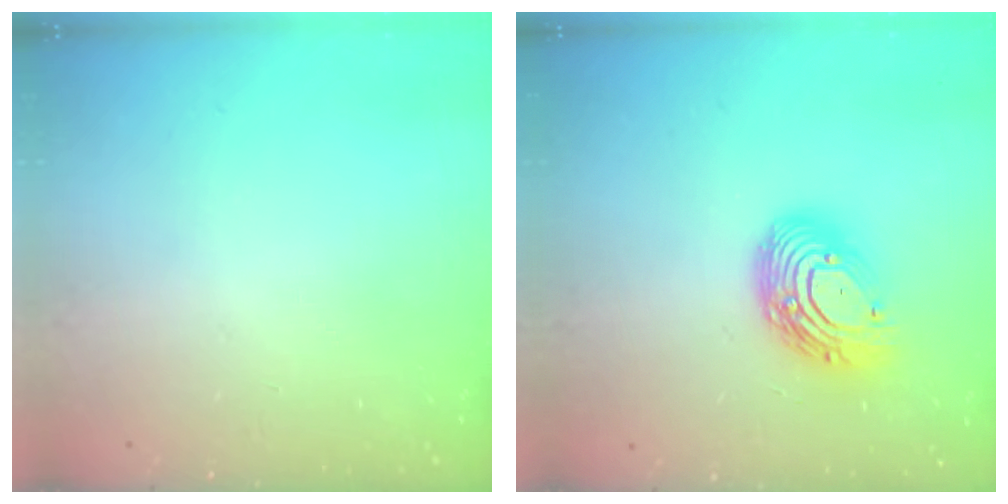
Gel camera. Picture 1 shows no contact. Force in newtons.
{"total": 13.7, "press": 13.7, "slide": 0.9}